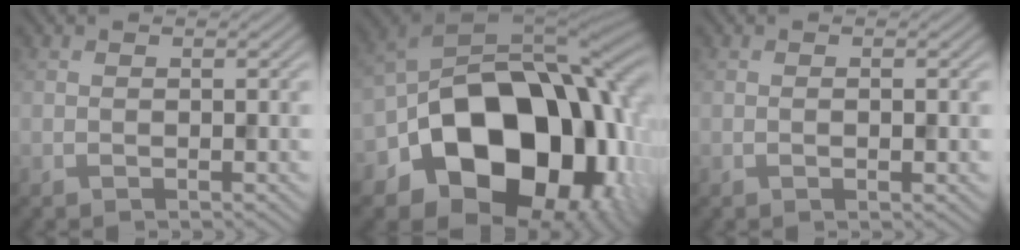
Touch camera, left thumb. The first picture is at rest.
{"total": 19.9, "force": [-6.3, 13.4, 13.3], "torque": [-0.219, -0.031, -0.101]}
{"total": 0.9, "force": [-0.3, 0.2, 0.8], "torque": [-0.014, 0.000, -0.003]}